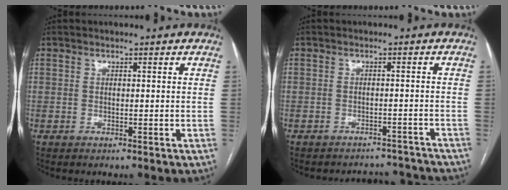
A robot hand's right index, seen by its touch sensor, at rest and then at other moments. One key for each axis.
{"total": 7.5, "fx": -7.1, "fy": 2.1, "fz": -0.7, "tx": 0.017, "ty": 0.027, "tz": -0.074}